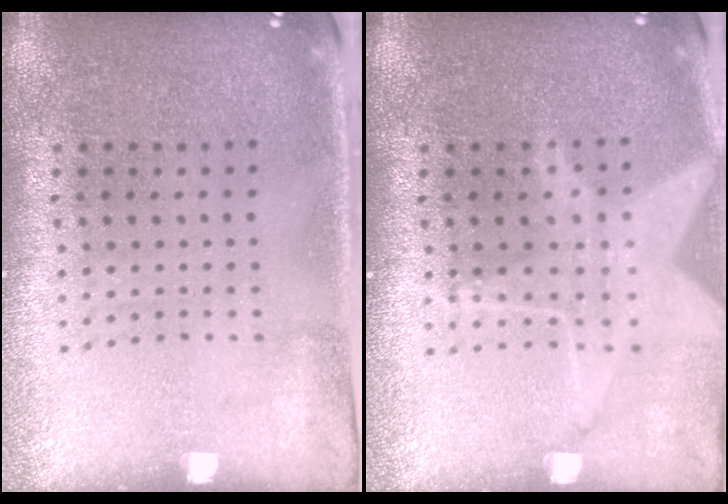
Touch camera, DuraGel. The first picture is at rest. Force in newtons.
{"total": 1.7, "press": 1.4, "slide": 1.0}